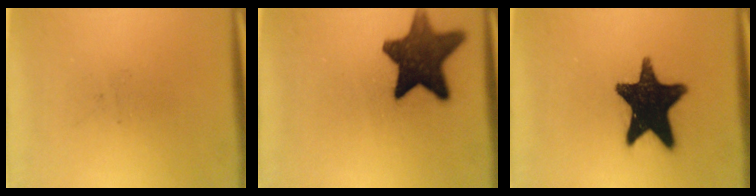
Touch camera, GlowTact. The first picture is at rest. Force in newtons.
{"total": 13.4}
{"total": 17.4}